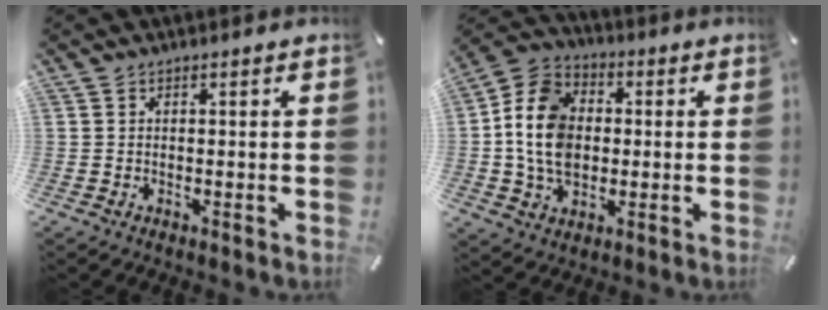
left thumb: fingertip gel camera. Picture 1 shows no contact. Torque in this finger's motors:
{"motor_torque": [0.29, 1.91, 1.66, 0.26, 0.28]}